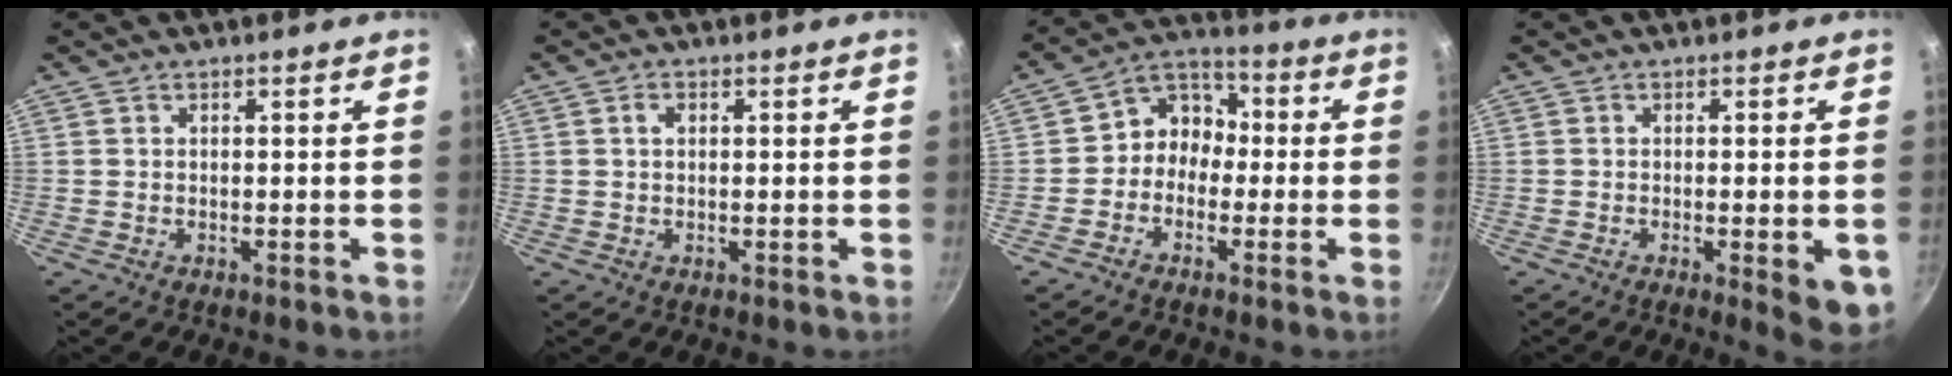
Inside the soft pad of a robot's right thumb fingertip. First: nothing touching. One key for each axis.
{"total": 1.5, "fx": 0.3, "fy": 1.1, "fz": 0.9, "tx": -0.014, "ty": 0.004, "tz": 0.004}
{"total": 7.5, "fx": -1.3, "fy": 6.4, "fz": 3.7, "tx": -0.020, "ty": 0.036, "tz": -0.043}
{"total": 7.1, "fx": -2.1, "fy": 1.7, "fz": 6.6, "tx": -0.069, "ty": -0.002, "tz": -0.022}